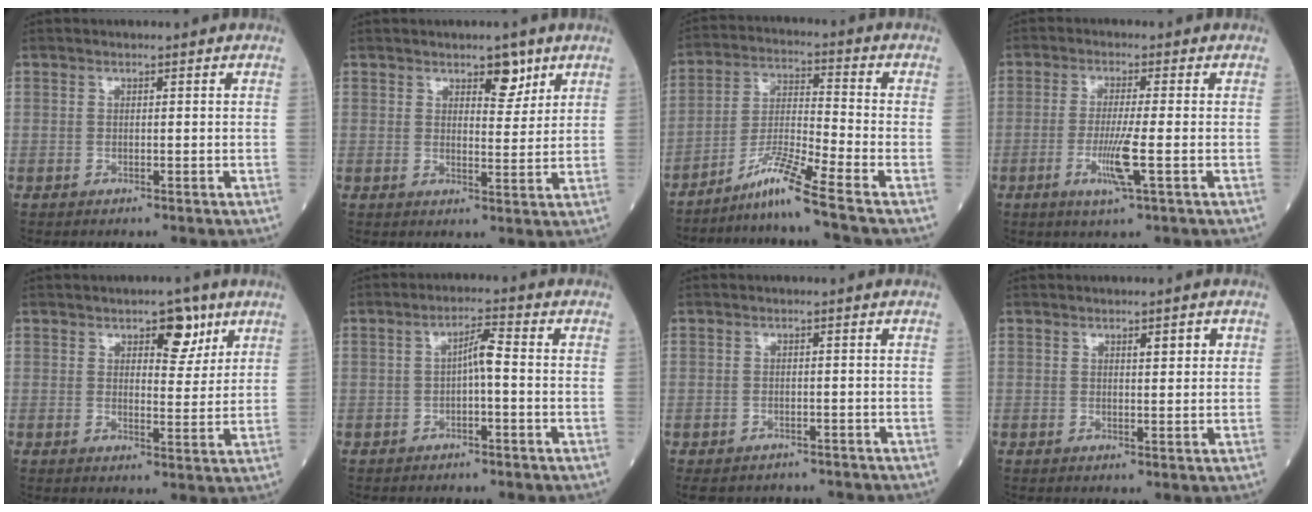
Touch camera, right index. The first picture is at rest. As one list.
[{"total": 4.1, "force": [2.7, 1.7, 2.6], "torque": [-0.030, -0.003, 0.039]}, {"total": 8.5, "force": [-6.6, -1.9, 5.0], "torque": [-0.102, -0.023, -0.126]}, {"total": 5.7, "force": [-1.8, -0.6, 5.4], "torque": [-0.109, -0.016, -0.036]}, {"total": 5.3, "force": [3.1, 2.3, 3.6], "torque": [-0.045, 0.000, 0.042]}, {"total": 3.2, "force": [-0.5, 0.4, 3.2], "torque": [-0.052, 0.011, -0.008]}, {"total": 7.0, "force": [-6.0, 3.5, 0.6], "torque": [-0.006, 0.004, -0.076]}, {"total": 2.3, "force": [1.1, 0.5, 2.0], "torque": [-0.029, 0.000, 0.015]}]